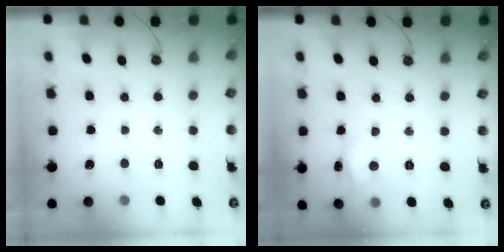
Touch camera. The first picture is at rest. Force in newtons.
{"total": 3.6, "press": 3.6, "slide": 0.3}